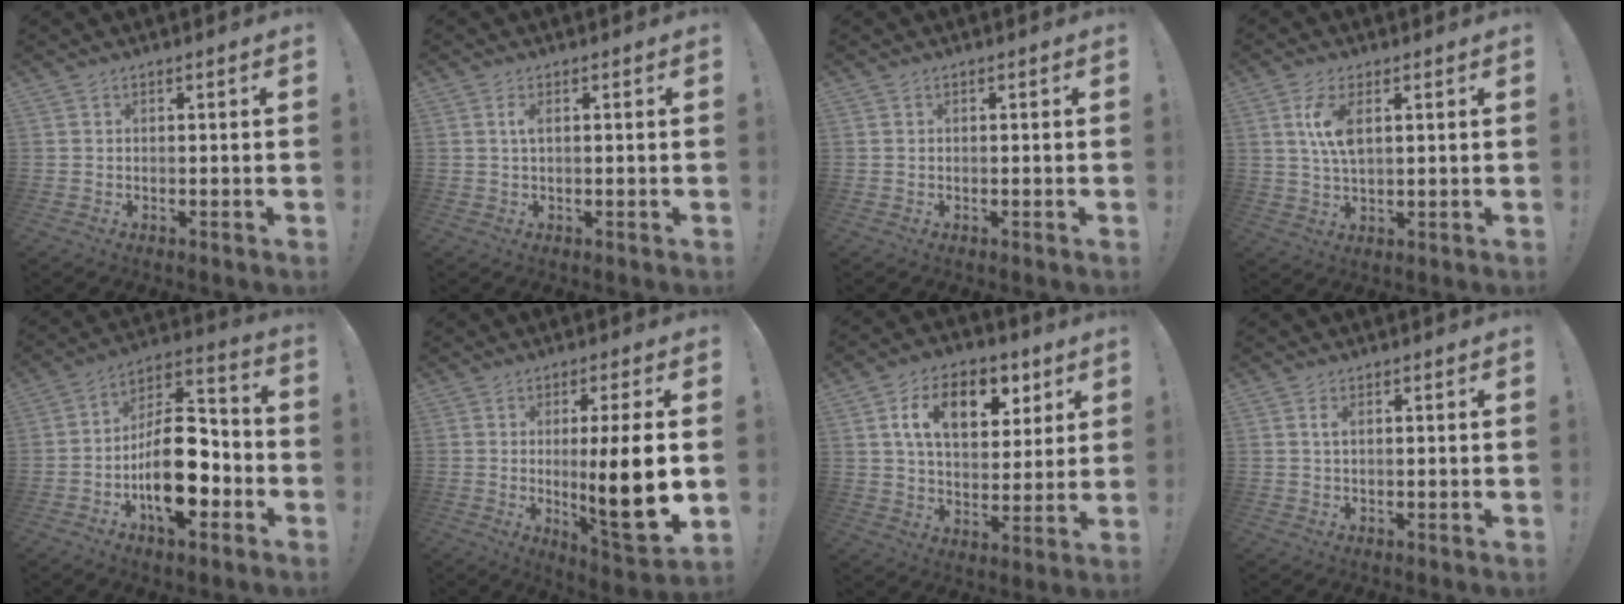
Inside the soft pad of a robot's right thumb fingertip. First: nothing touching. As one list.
[{"total": 2.1, "force": [0.3, 0.4, 2.0], "torque": [-0.033, 0.000, 0.003]}, {"total": 0.0}, {"total": 7.9, "force": [2.3, 3.2, 6.8], "torque": [-0.131, -0.005, 0.034]}, {"total": 20.0, "force": [-6.2, 10.3, 16.0], "torque": [-0.269, 0.044, -0.091]}, {"total": 15.4, "force": [-0.4, 1.9, 15.3], "torque": [-0.226, -0.016, -0.008]}, {"total": 15.5, "force": [6.6, 9.5, 10.4], "torque": [-0.153, -0.018, 0.114]}, {"total": 1.4, "force": [0.4, 0.2, 1.3], "torque": [-0.021, -0.001, 0.005]}]